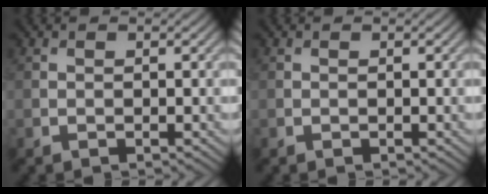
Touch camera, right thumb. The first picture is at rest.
{"total": 0.0}